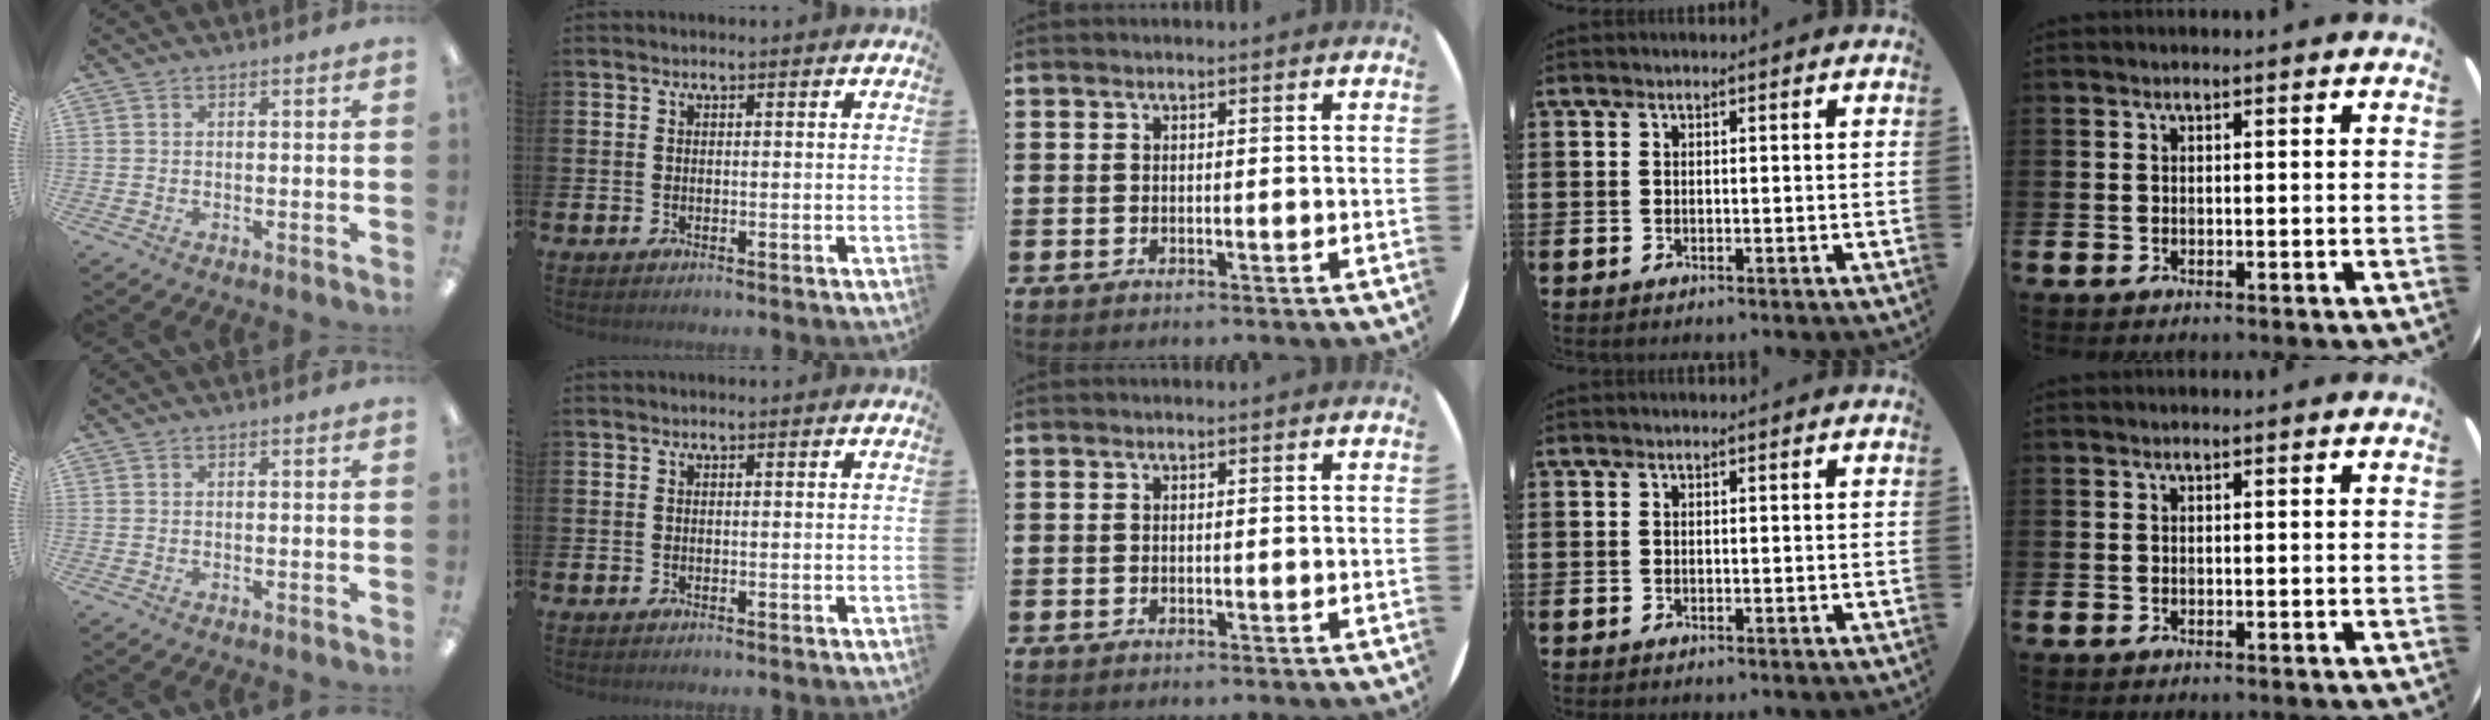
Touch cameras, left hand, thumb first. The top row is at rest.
{}